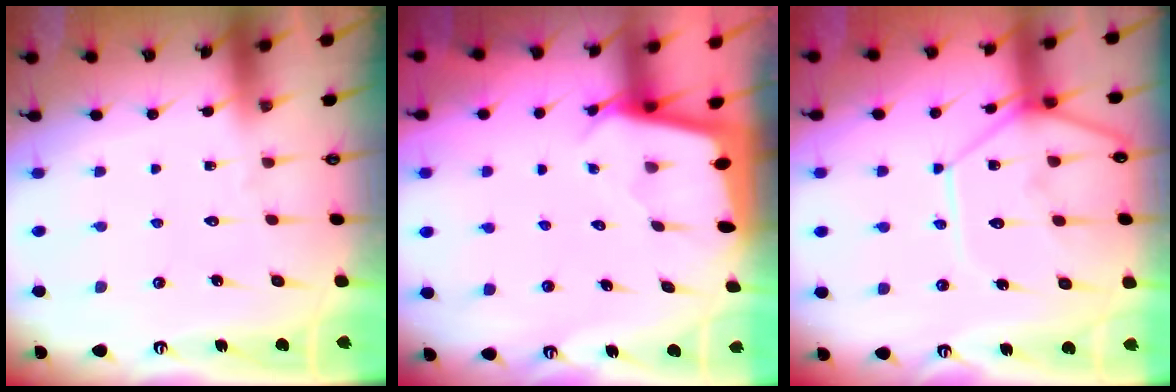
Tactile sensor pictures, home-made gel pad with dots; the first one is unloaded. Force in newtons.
{"total": 2.3, "press": 2.3, "slide": 0.1}
{"total": 12.1, "press": 12.0, "slide": 1.3}